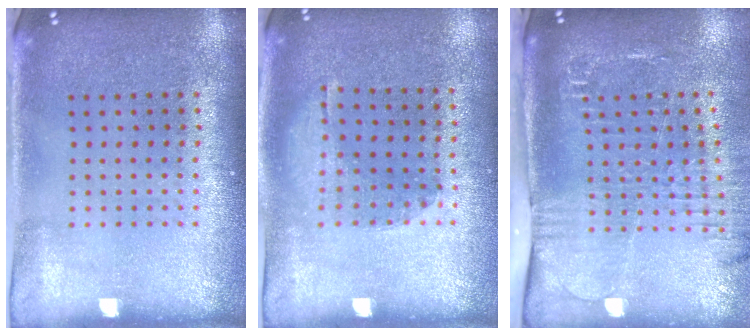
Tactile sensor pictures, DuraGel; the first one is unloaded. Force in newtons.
{"total": 1.2, "press": 0.8, "slide": 0.9}
{"total": 2.5, "press": 2.1, "slide": 1.3}